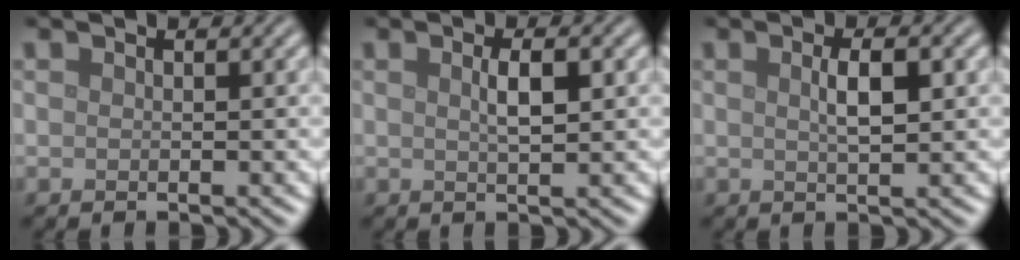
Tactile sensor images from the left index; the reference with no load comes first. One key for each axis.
{"total": 2.2, "fx": 0.5, "fy": 0.5, "fz": 2.0, "tx": -0.035, "ty": 0.003, "tz": 0.009}
{"total": 2.5, "fx": 0.6, "fy": 0.6, "fz": 2.3, "tx": -0.040, "ty": 0.004, "tz": 0.010}